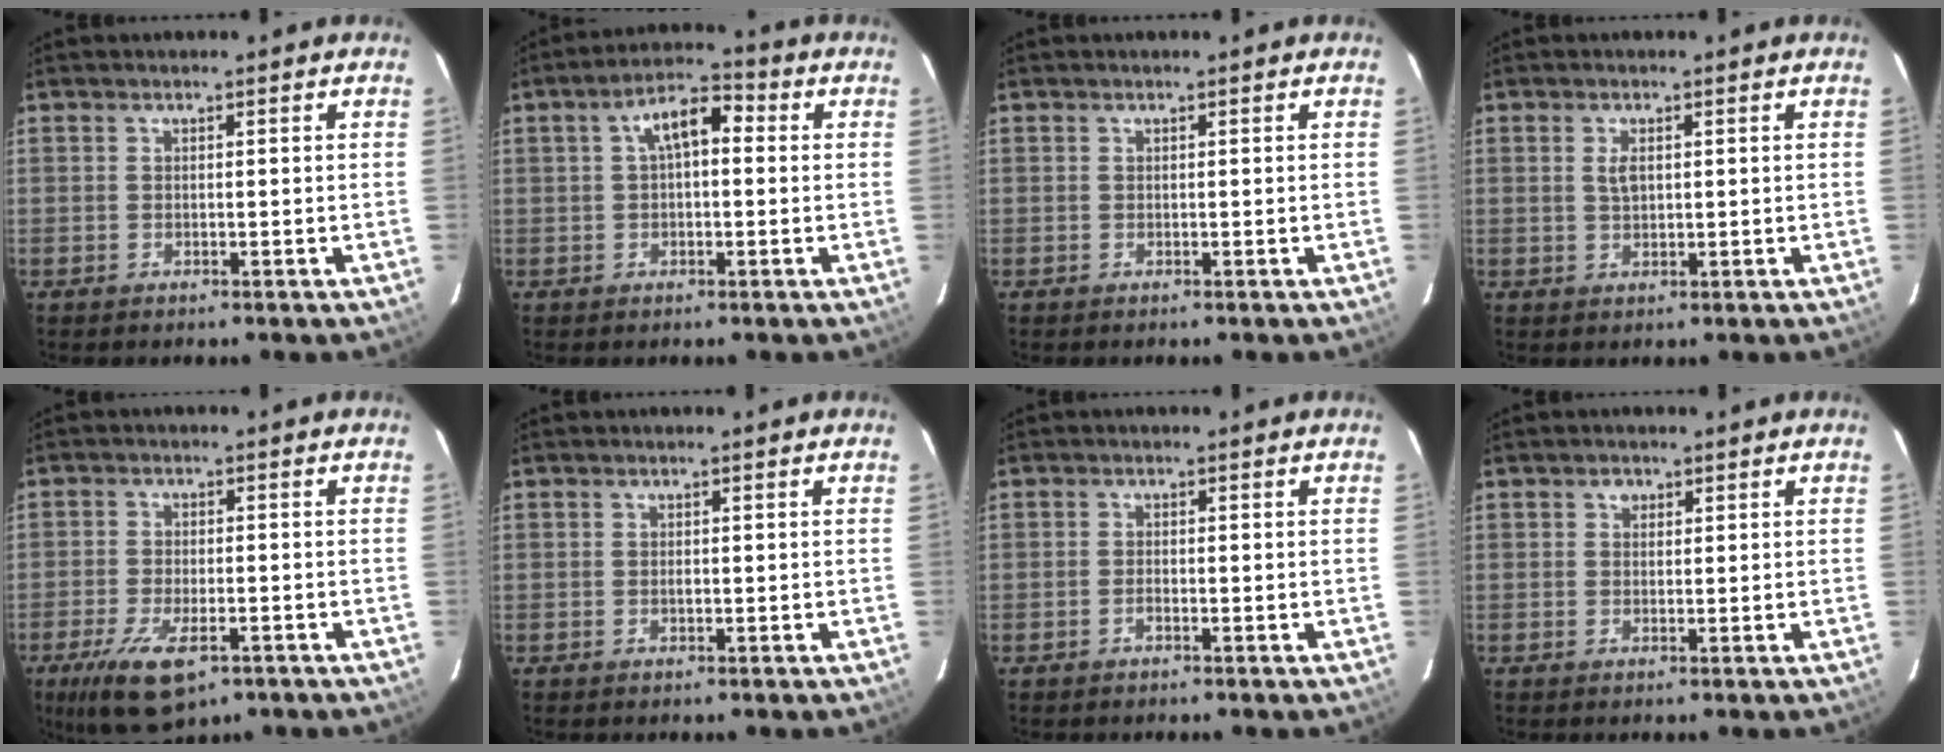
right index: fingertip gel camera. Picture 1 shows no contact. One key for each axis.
{"total": 6.7, "fx": 1.0, "fy": 3.3, "fz": 5.7, "tx": -0.100, "ty": 0.026, "tz": 0.016}
{"total": 0.0}
{"total": 2.3, "fx": 0.6, "fy": 1.2, "fz": 1.9, "tx": -0.035, "ty": 0.002, "tz": 0.012}
{"total": 10.9, "fx": -6.2, "fy": 4.5, "fz": 7.8, "tx": -0.172, "ty": -0.031, "tz": -0.103}
{"total": 0.7, "fx": -0.2, "fy": 0.4, "fz": 0.6, "tx": -0.009, "ty": 0.001, "tz": -0.003}
{"total": 1.0, "fx": -0.6, "fy": 0.4, "fz": 0.7, "tx": -0.017, "ty": 0.001, "tz": -0.012}
{"total": 1.3, "fx": 0.5, "fy": 1.2, "fz": 0.3, "tx": -0.004, "ty": 0.006, "tz": 0.007}